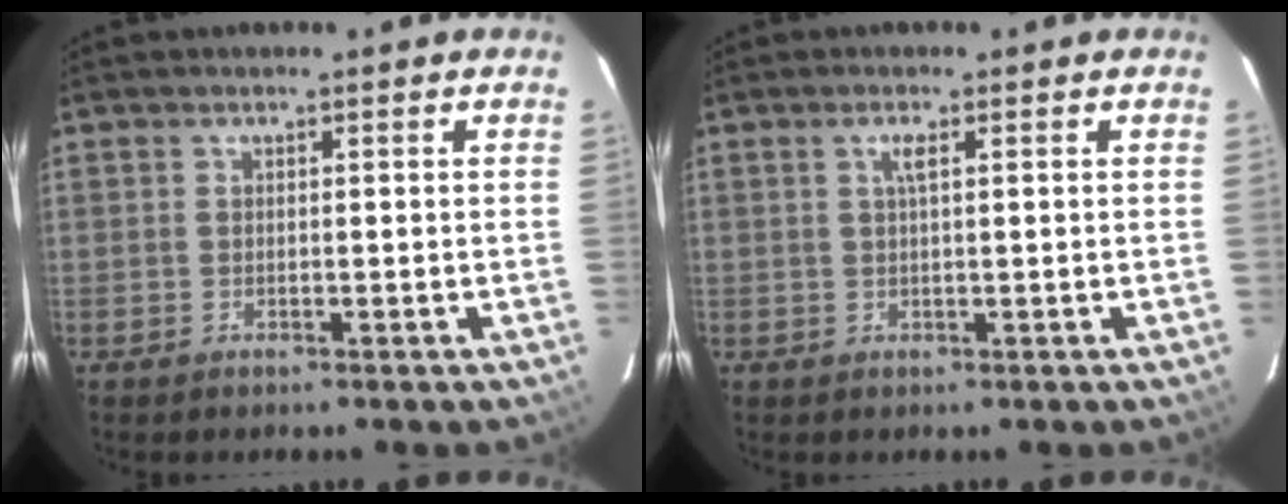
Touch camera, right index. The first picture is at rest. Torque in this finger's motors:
{"motor_torque": [0.12, 0.05, 0.03, 0.05]}